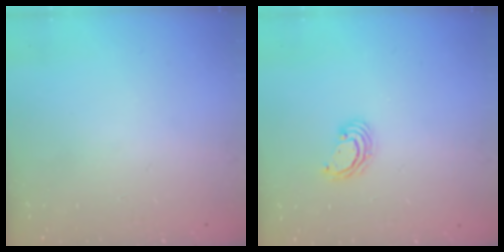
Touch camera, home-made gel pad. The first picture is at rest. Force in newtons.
{"total": 3.8, "press": 3.8, "slide": 0.3}